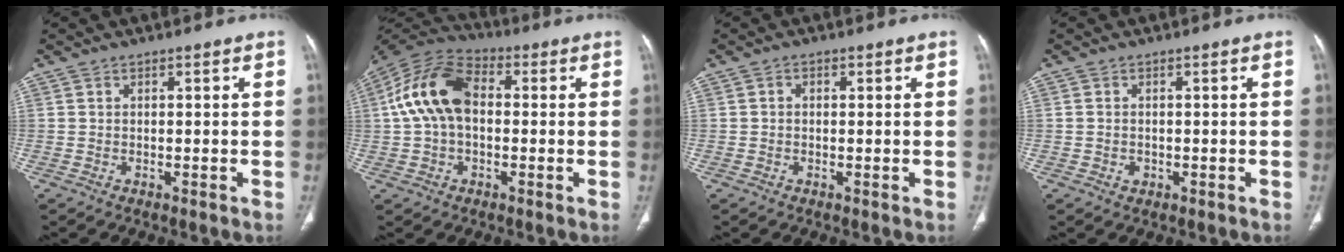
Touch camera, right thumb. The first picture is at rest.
{"total": 13.9, "force": [1.0, 9.0, 10.5], "torque": [-0.203, 0.036, 0.007]}
{"total": 1.0, "force": [0.1, 0.8, 0.6], "torque": [-0.006, 0.003, -0.001]}
{"total": 1.3, "force": [-0.3, 1.1, 0.6], "torque": [-0.009, 0.004, -0.001]}